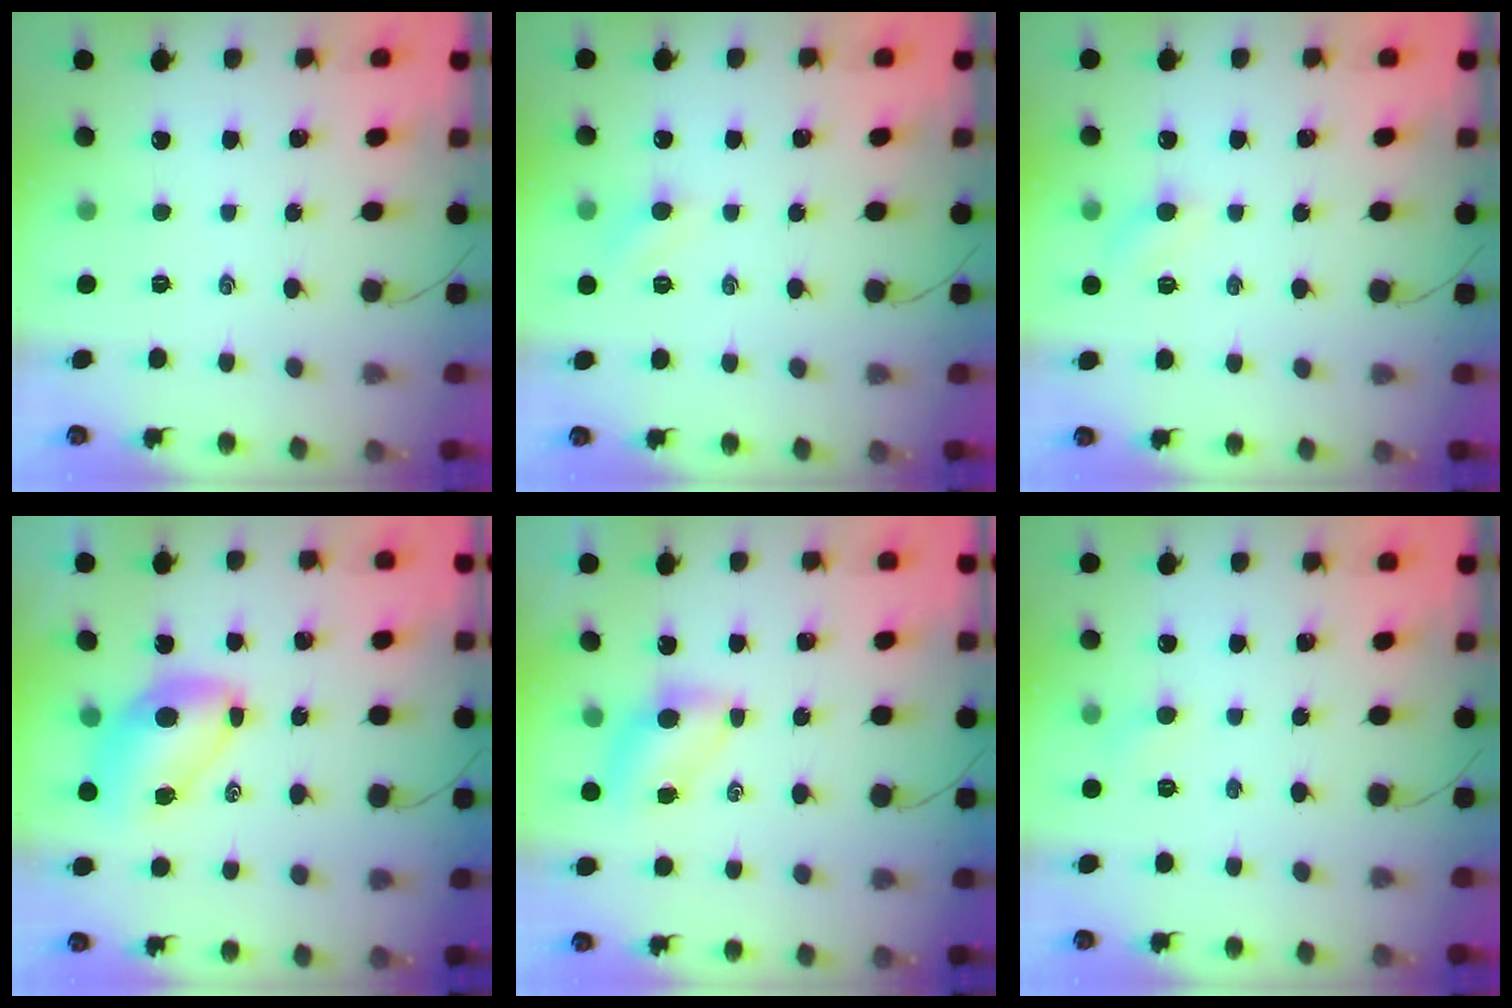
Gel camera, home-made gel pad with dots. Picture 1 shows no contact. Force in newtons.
{"total": 5.6, "press": 5.4, "slide": 1.5}
{"total": 3.6, "press": 3.4, "slide": 1.1}
{"total": 8.7, "press": 8.4, "slide": 2.2}
{"total": 5.2, "press": 5.2, "slide": 0.4}
{"total": 3.0, "press": 2.8, "slide": 1.0}